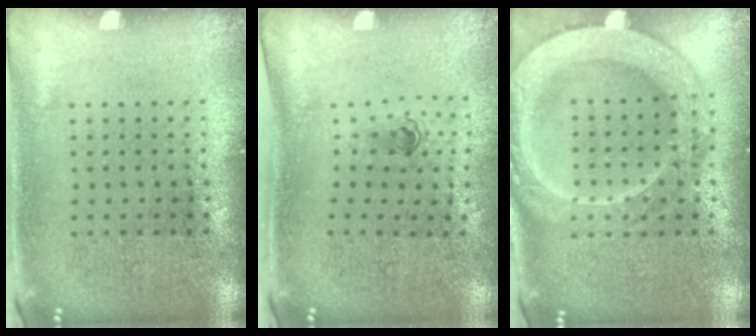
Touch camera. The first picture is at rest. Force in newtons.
{"total": 0.6, "press": 0.3, "slide": 0.5}
{"total": 2.7, "press": 2.7, "slide": 0.3}